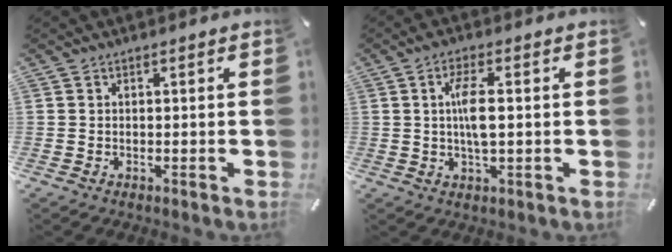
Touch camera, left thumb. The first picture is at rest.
{"total": 6.5, "force": [0.6, 1.6, 6.2], "torque": [-0.132, -0.004, 0.003]}